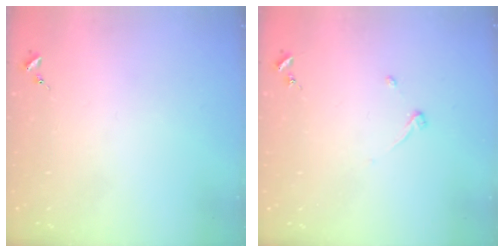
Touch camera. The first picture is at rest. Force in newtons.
{"total": 3.2, "press": 3.2, "slide": 0.5}